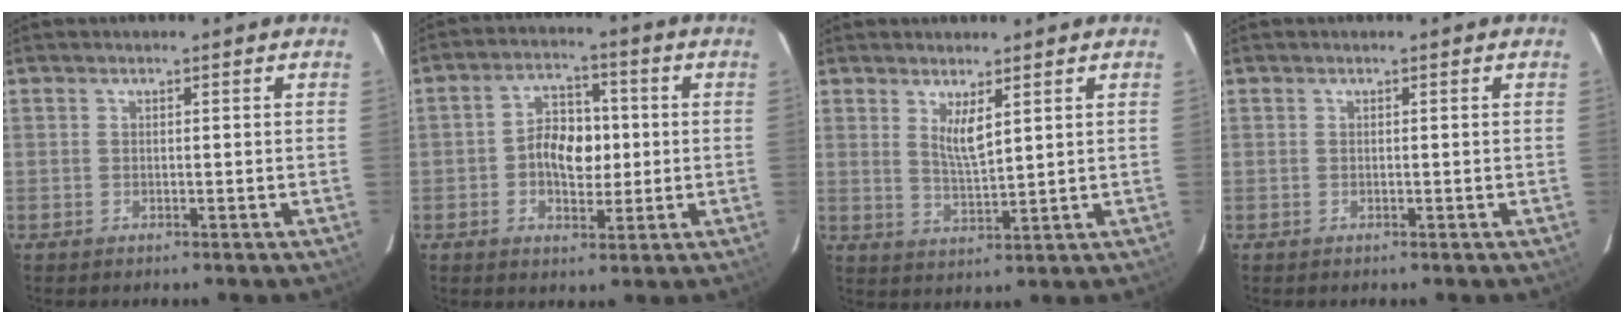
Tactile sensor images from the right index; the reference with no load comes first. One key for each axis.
{"total": 8.0, "fx": -0.5, "fy": 5.4, "fz": 5.9, "tx": -0.108, "ty": 0.017, "tz": -0.008}
{"total": 4.5, "fx": 2.2, "fy": 1.0, "fz": 3.8, "tx": -0.070, "ty": -0.012, "tz": 0.041}
{"total": 0.0}